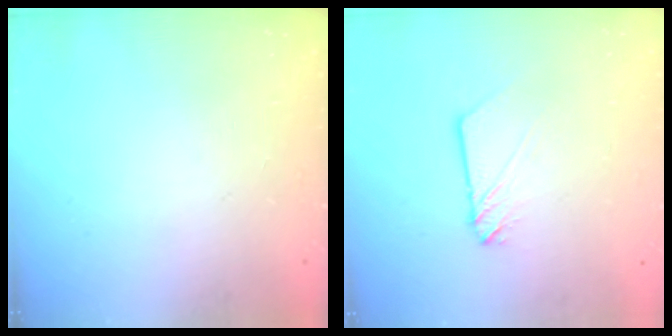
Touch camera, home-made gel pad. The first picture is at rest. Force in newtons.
{"total": 3.3, "press": 3.3, "slide": 0.3}